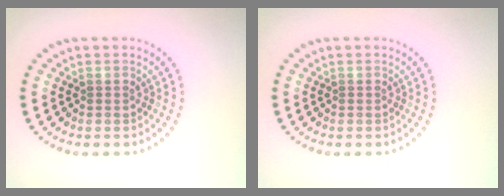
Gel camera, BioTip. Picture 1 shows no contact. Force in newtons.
{"total": 0.0}